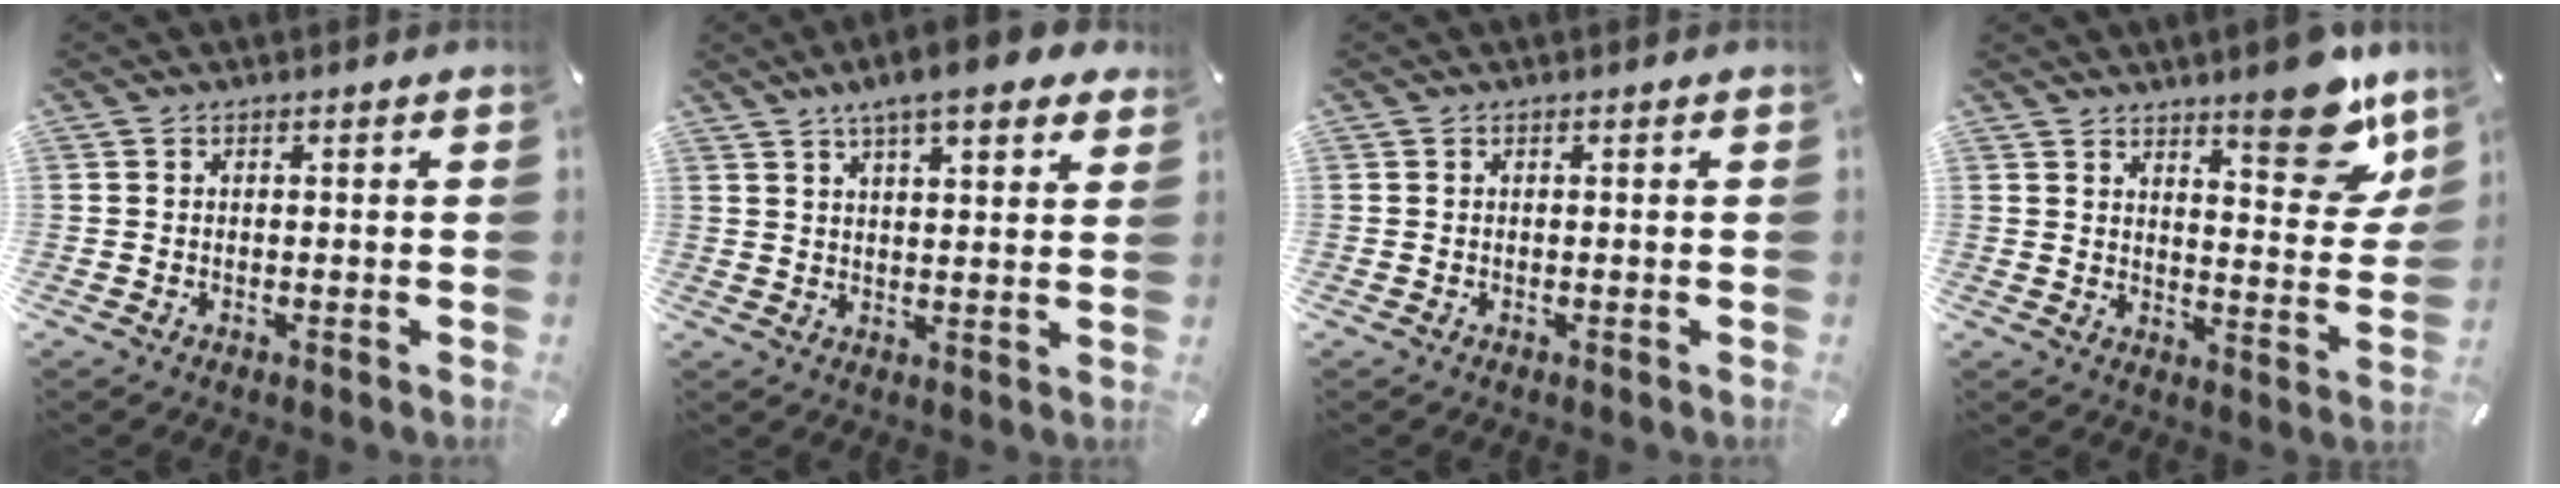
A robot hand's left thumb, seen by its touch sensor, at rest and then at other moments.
{"total": 9.0, "force": [6.6, 2.6, 5.6], "torque": [-0.091, -0.026, 0.112]}
{"total": 0.0}
{"total": 14.1, "force": [10.0, 5.1, 8.5], "torque": [-0.095, -0.071, 0.165]}